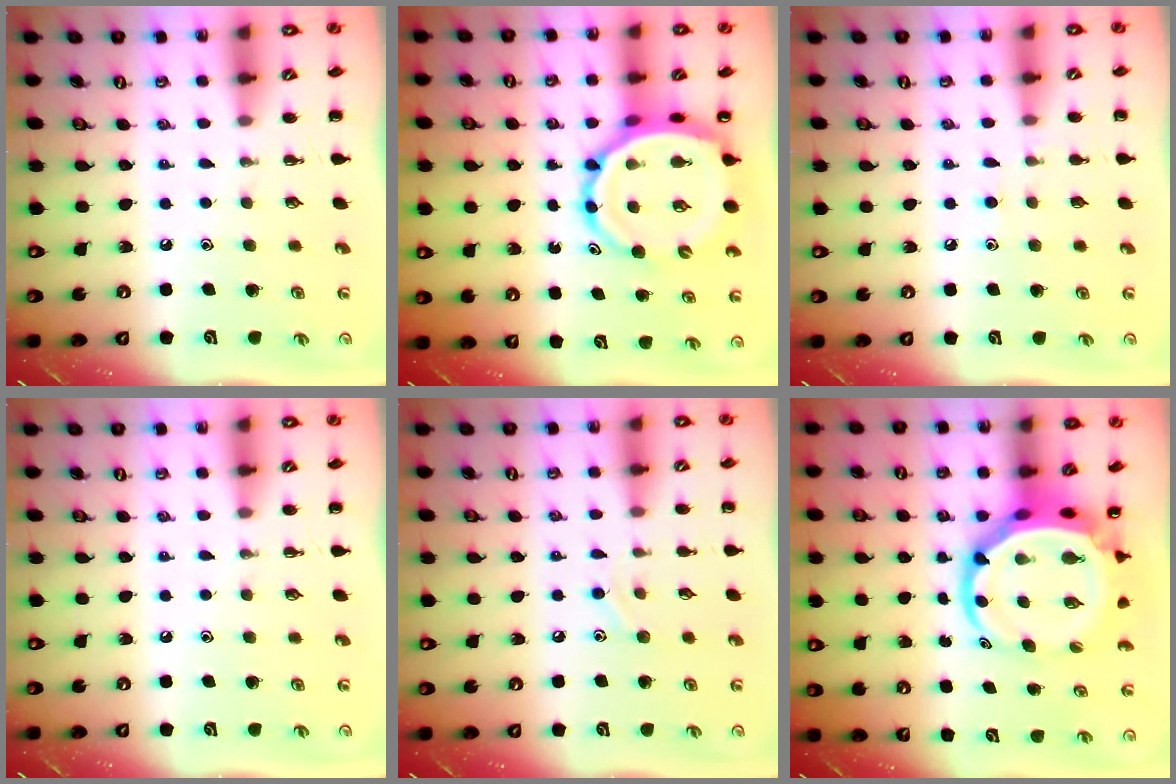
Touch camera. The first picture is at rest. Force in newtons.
{"total": 13.2, "press": 12.7, "slide": 3.7}
{"total": 6.6, "press": 6.2, "slide": 2.2}
{"total": 0.0}
{"total": 6.0, "press": 5.8, "slide": 1.6}
{"total": 9.1, "press": 8.8, "slide": 2.5}